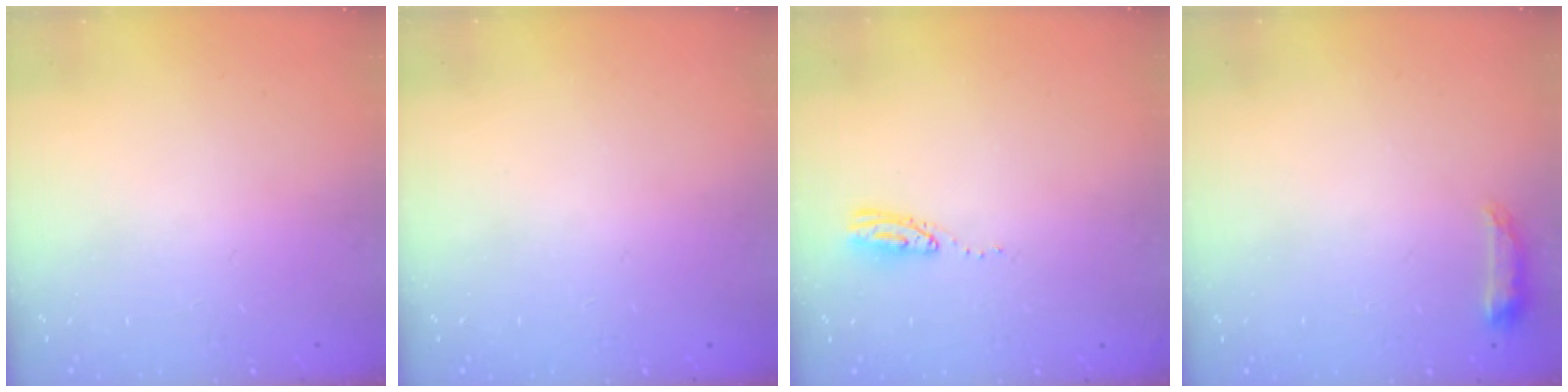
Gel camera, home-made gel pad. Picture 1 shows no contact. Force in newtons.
{"total": 12.1, "press": 3.1, "slide": 11.7}
{"total": 5.0, "press": 5.0, "slide": 0.5}
{"total": 6.5, "press": 6.4, "slide": 1.0}